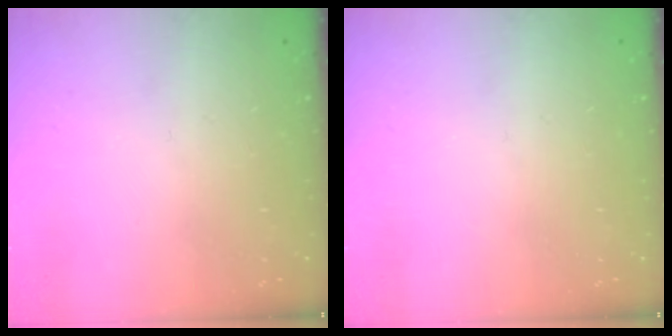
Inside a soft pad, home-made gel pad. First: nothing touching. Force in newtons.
{"total": 0.0}